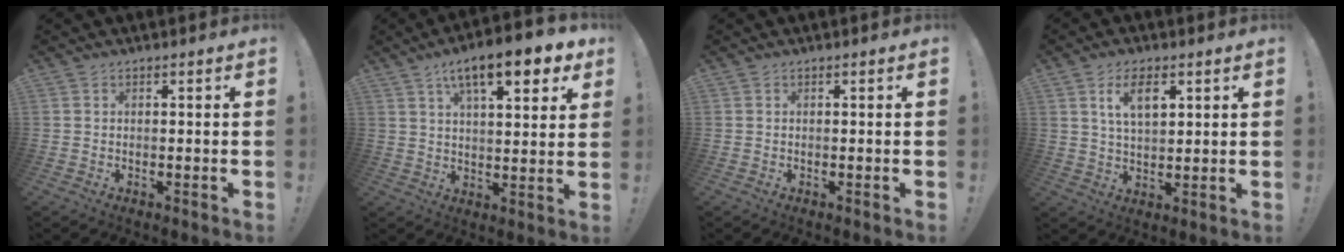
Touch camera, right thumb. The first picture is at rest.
{"total": 14.0, "force": [7.7, 4.2, 10.9], "torque": [-0.167, -0.033, 0.122]}
{"total": 0.0}
{"total": 7.7, "force": [3.4, 3.8, 5.8], "torque": [-0.096, -0.005, 0.058]}